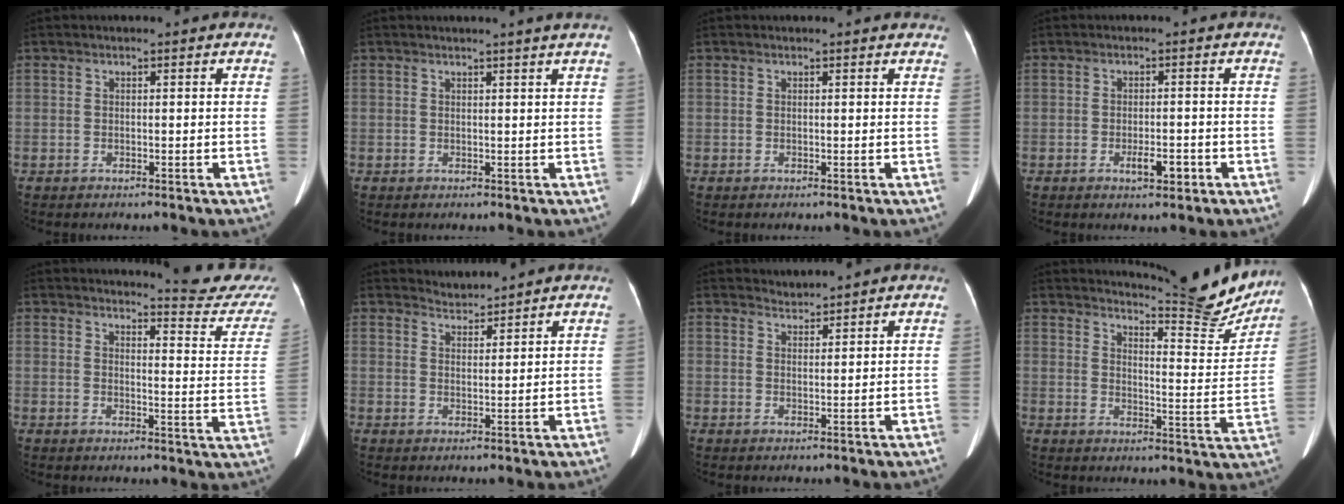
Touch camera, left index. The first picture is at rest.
{"total": 2.4, "force": [2.1, -0.7, 0.9], "torque": [-0.015, 0.000, 0.025]}
{"total": 3.2, "force": [3.1, 0.9, 0.6], "torque": [-0.010, 0.013, 0.020]}
{"total": 2.9, "force": [-1.4, 0.9, 2.4], "torque": [-0.042, 0.000, -0.018]}
{"total": 13.1, "force": [12.9, -0.6, 2.2], "torque": [-0.018, -0.105, 0.127]}
{"total": 2.3, "force": [2.2, -0.2, -0.6], "torque": [0.000, 0.002, 0.048]}
{"total": 1.7, "force": [1.6, -0.2, -0.5], "torque": [-0.004, 0.004, 0.034]}
{"total": 14.1, "force": [13.7, 0.7, 3.2], "torque": [-0.039, -0.072, 0.162]}